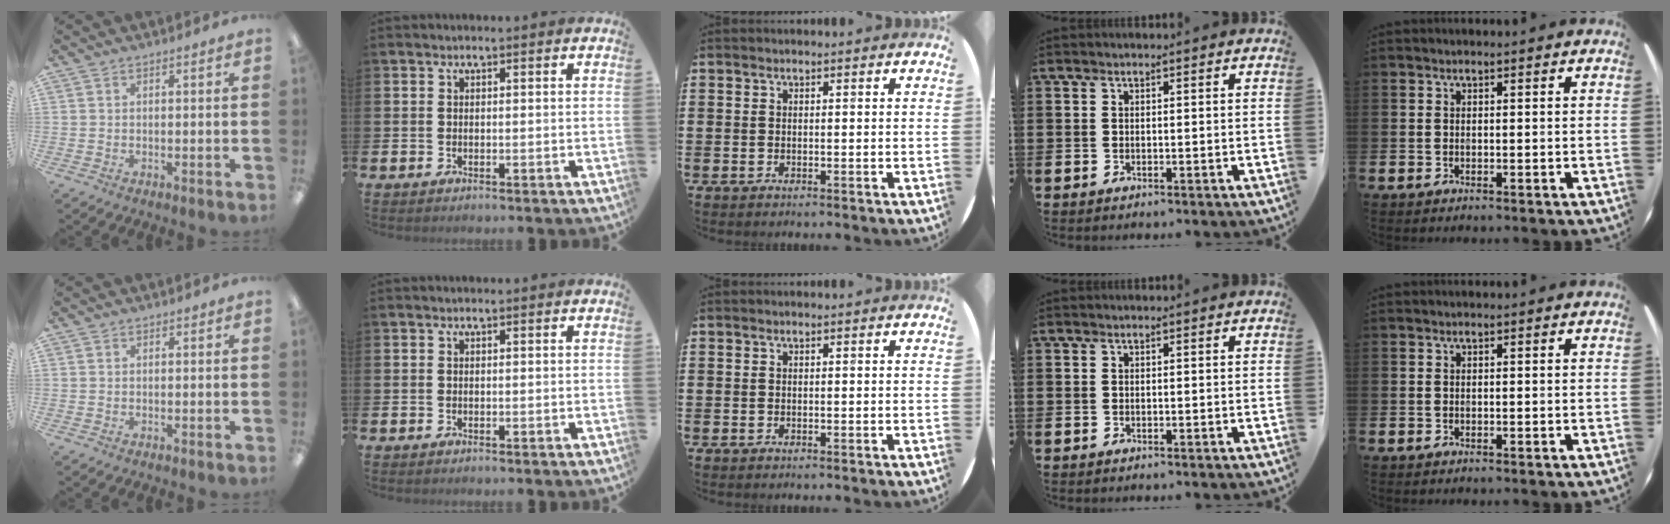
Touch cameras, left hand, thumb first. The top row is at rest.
{}